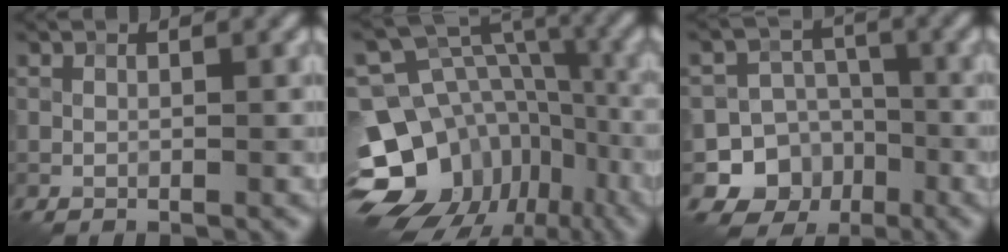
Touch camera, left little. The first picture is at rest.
{"total": 17.5, "force": [-7.6, 13.9, 7.3], "torque": [-0.145, -0.017, -0.110]}
{"total": 10.1, "force": [-4.4, 9.0, 1.5], "torque": [-0.006, -0.017, -0.092]}